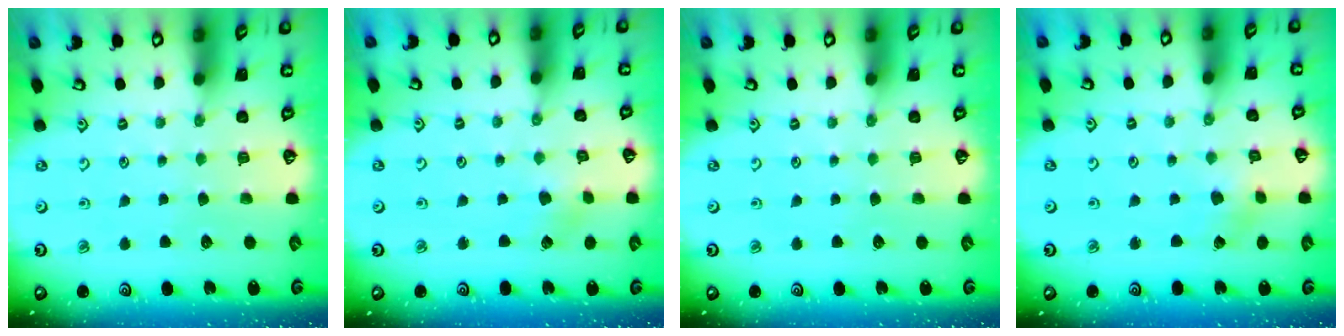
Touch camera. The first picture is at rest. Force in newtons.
{"total": 2.4, "press": 2.4, "slide": 0.3}
{"total": 0.0}
{"total": 2.1, "press": 2.1, "slide": 0.3}